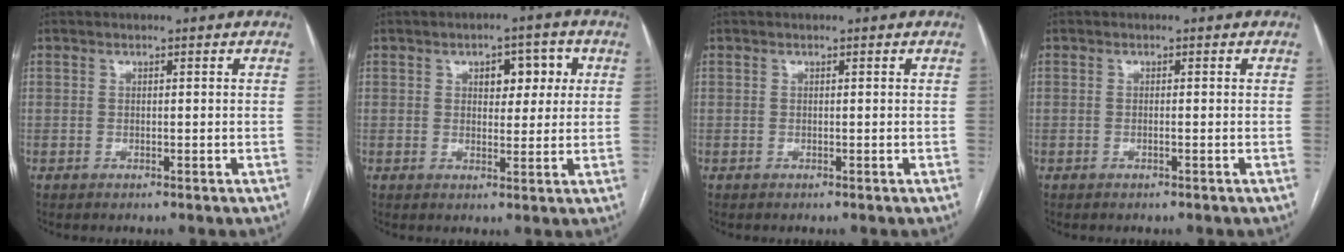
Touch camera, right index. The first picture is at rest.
{"total": 5.4, "force": [1.8, 2.9, 4.3], "torque": [-0.051, 0.015, 0.026]}
{"total": 0.0}
{"total": 0.0}